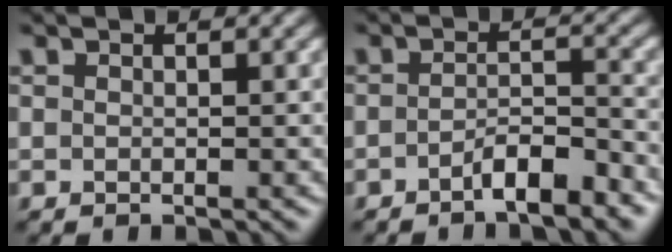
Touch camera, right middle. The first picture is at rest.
{"total": 3.6, "force": [-2.4, 0.8, 2.6], "torque": [-0.043, 0.007, -0.044]}